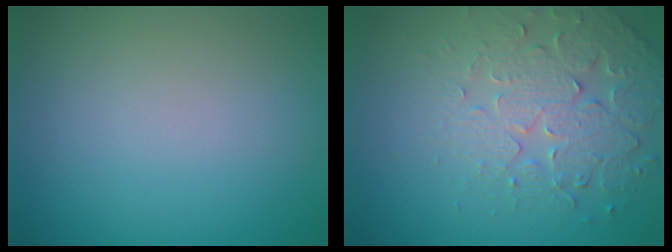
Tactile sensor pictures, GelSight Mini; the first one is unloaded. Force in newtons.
{"total": 4.2, "press": 4.0, "slide": 1.2}